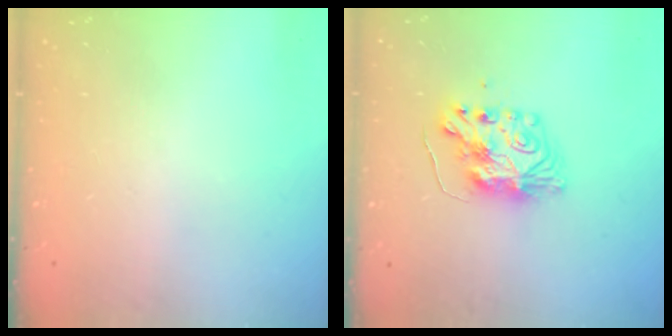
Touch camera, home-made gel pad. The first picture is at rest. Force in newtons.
{"total": 9.1, "press": 9.0, "slide": 0.9}